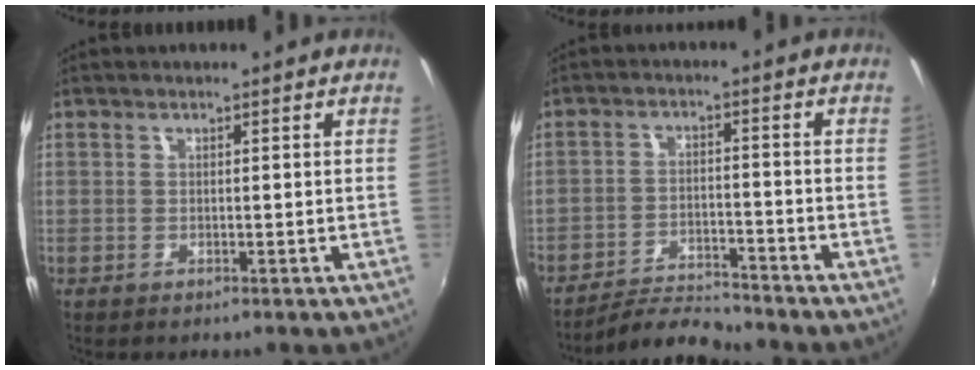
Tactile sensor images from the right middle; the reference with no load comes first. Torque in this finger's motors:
{"motor_torque": [1.12, -1.02, 0.79, 0.21]}